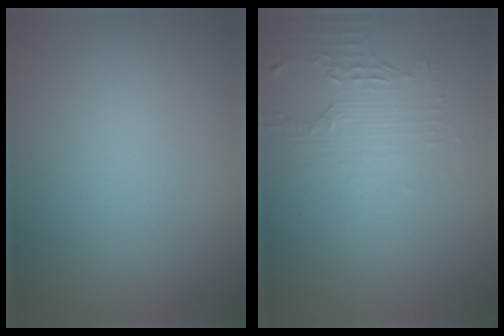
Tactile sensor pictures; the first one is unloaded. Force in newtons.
{"total": 2.1, "press": 1.6, "slide": 1.4}